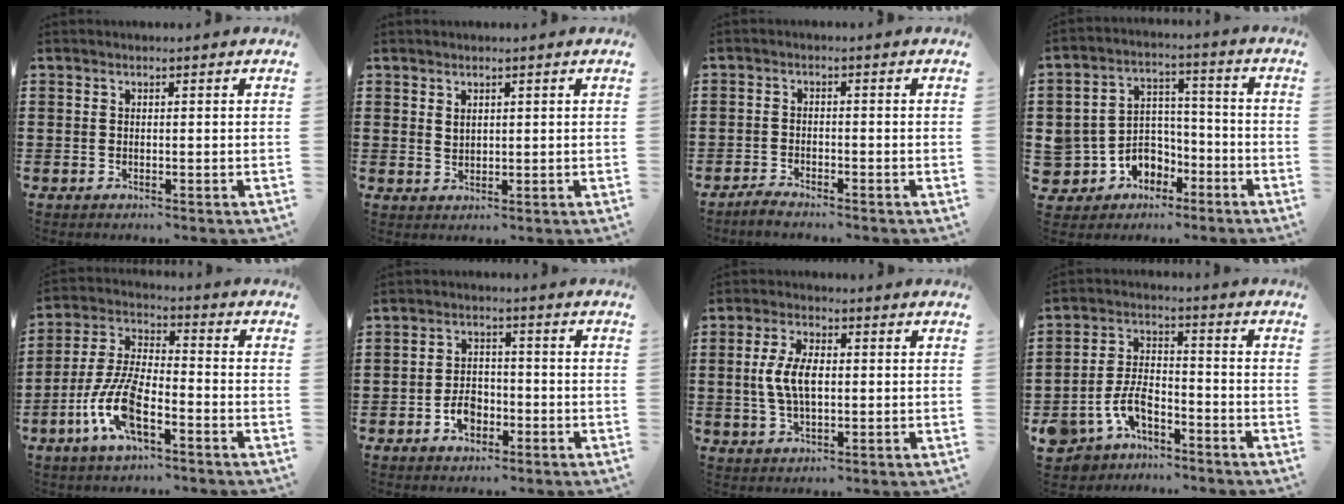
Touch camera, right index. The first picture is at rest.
{"total": 1.5, "force": [1.3, 0.7, 0.3], "torque": [-0.008, 0.003, 0.025]}
{"total": 1.8, "force": [-1.7, 0.1, 0.2], "torque": [-0.009, 0.003, -0.035]}
{"total": 6.3, "force": [-2.6, 5.7, 0.8], "torque": [-0.047, 0.006, -0.045]}
{"total": 9.7, "force": [-4.3, 3.7, 7.9], "torque": [-0.193, -0.007, -0.085]}
{"total": 4.1, "force": [-1.8, 2.9, 2.4], "torque": [-0.053, 0.003, -0.036]}
{"total": 6.4, "force": [0.2, 3.1, 5.6], "torque": [-0.130, 0.003, -0.004]}
{"total": 6.9, "force": [-4.4, 3.4, 4.0], "torque": [-0.110, 0.002, -0.093]}